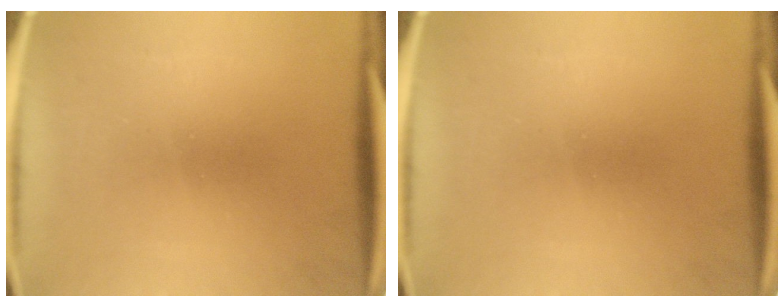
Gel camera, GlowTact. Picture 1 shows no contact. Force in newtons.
{"total": 0.0}